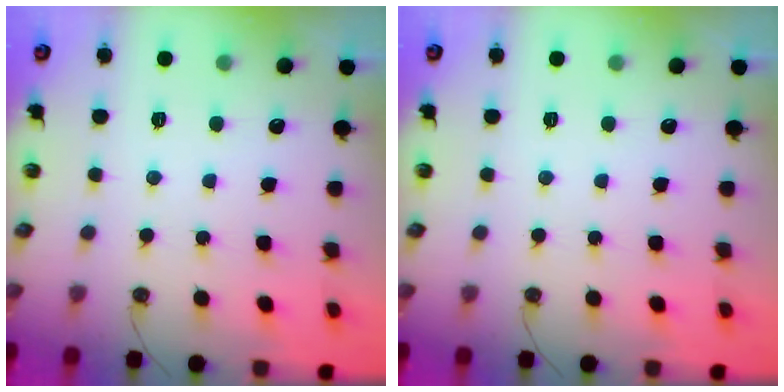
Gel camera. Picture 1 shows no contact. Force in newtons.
{"total": 0.0}